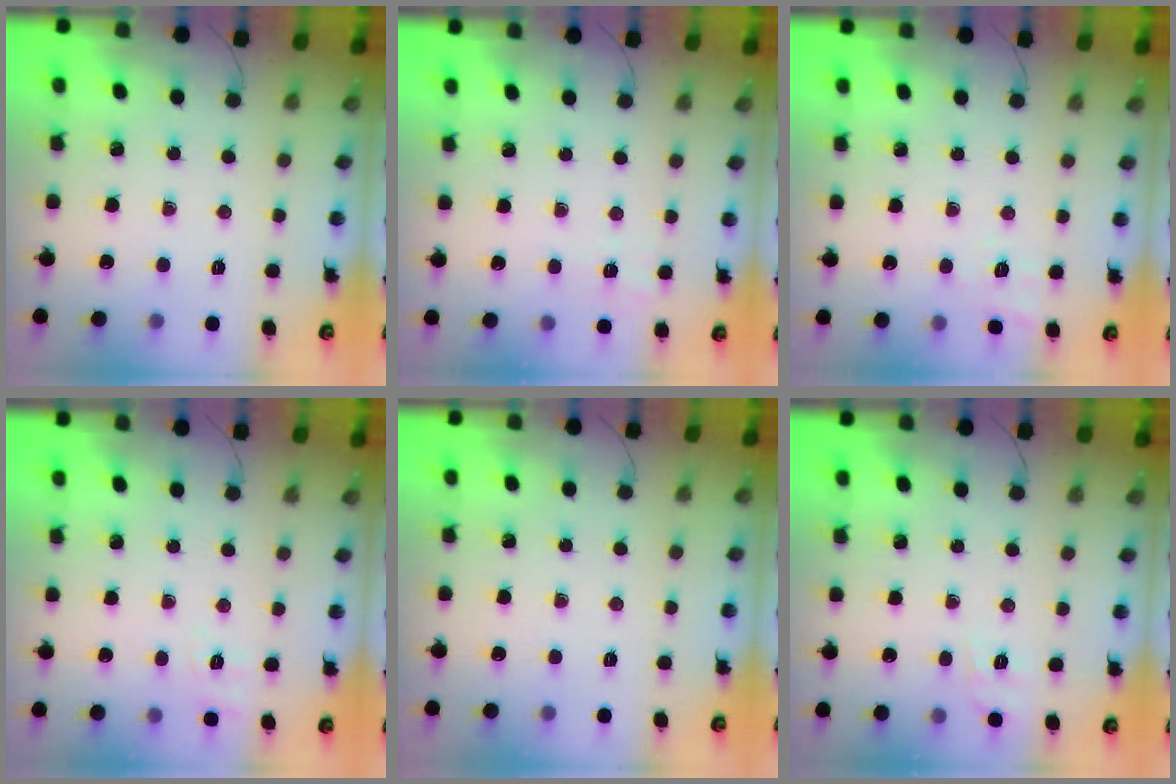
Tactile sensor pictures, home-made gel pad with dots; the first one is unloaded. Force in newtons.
{"total": 2.7, "press": 2.3, "slide": 1.5}
{"total": 2.9, "press": 1.7, "slide": 2.3}
{"total": 2.5, "press": 1.0, "slide": 2.3}
{"total": 0.0}
{"total": 1.7, "press": 0.0, "slide": 1.7}